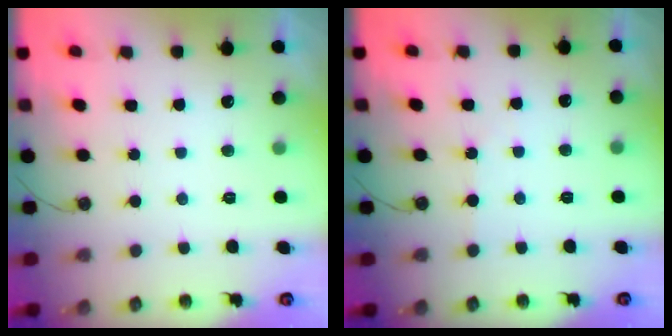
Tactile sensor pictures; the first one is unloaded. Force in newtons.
{"total": 1.0, "press": 1.0, "slide": 0.2}